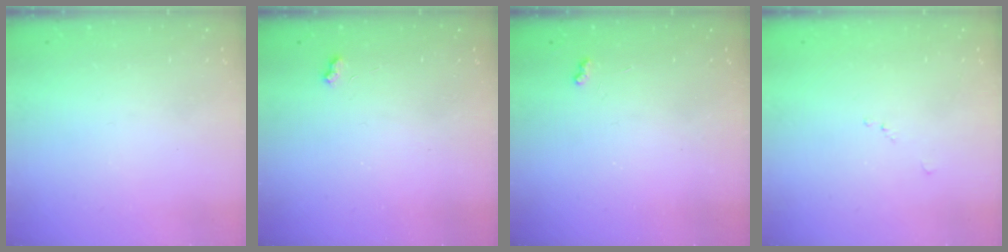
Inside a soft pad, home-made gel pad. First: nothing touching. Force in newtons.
{"total": 2.3, "press": 2.3, "slide": 0.4}
{"total": 3.0, "press": 3.0, "slide": 0.4}
{"total": 7.7, "press": 7.6, "slide": 0.7}